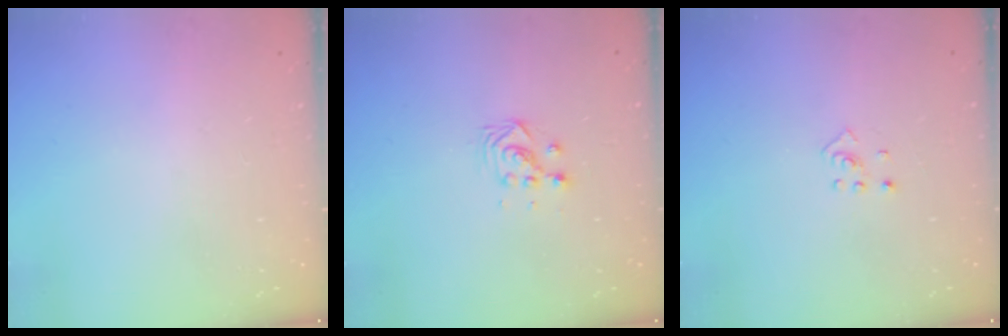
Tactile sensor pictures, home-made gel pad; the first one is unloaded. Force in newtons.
{"total": 3.5, "press": 3.5, "slide": 0.2}
{"total": 2.0, "press": 1.9, "slide": 0.8}